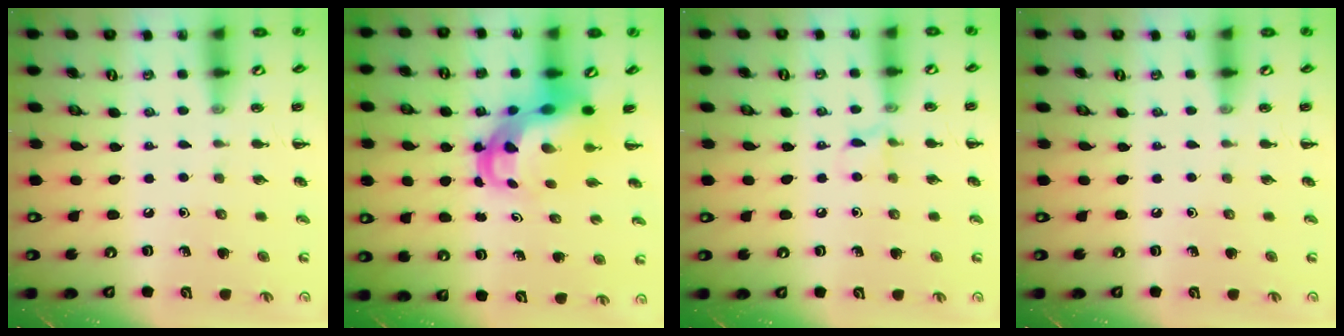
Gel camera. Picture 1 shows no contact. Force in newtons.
{"total": 7.2, "press": 6.9, "slide": 2.0}
{"total": 5.1, "press": 4.8, "slide": 1.7}
{"total": 0.0}